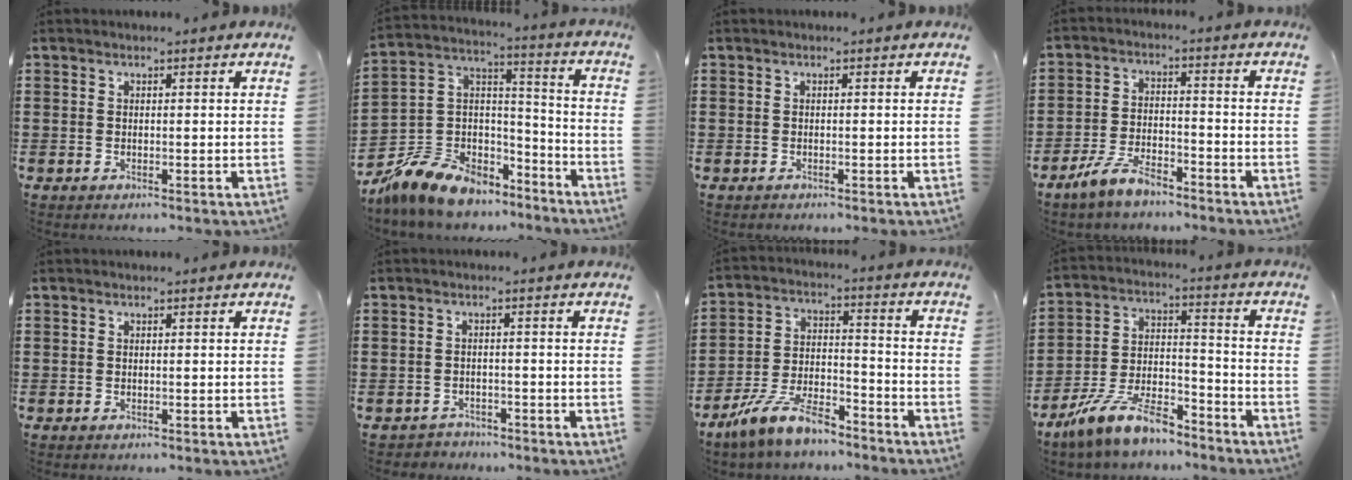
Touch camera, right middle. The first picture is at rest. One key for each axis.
{"total": 10.2, "fx": -8.8, "fy": 4.7, "fz": 2.4, "tx": -0.083, "ty": 0.013, "tz": -0.177}
{"total": 0.0}
{"total": 7.1, "fx": -5.7, "fy": 2.1, "fz": 3.6, "tx": -0.082, "ty": 0.003, "tz": -0.113}
{"total": 0.0}
{"total": 1.7, "fx": -1.6, "fy": 0.5, "fz": -0.2, "tx": -0.004, "ty": 0.002, "tz": -0.038}
{"total": 10.0, "fx": -8.0, "fy": 2.8, "fz": 5.2, "tx": -0.115, "ty": 0.020, "tz": -0.159}
{"total": 11.2, "fx": -9.1, "fy": 3.1, "fz": 5.6, "tx": -0.123, "ty": 0.024, "tz": -0.182}